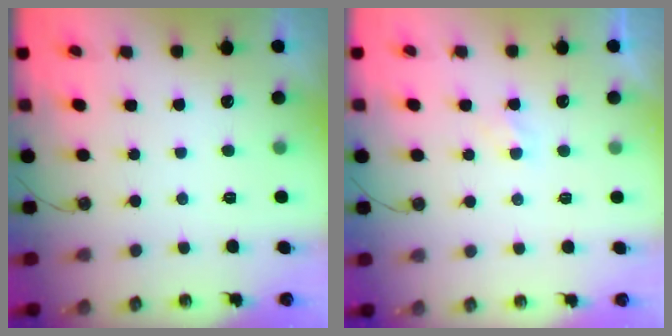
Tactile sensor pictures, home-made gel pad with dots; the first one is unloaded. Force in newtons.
{"total": 2.1, "press": 2.1, "slide": 0.4}